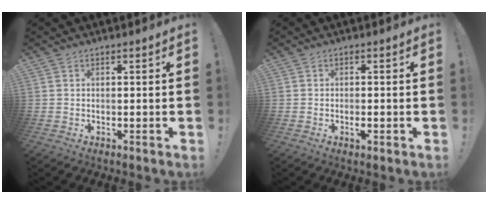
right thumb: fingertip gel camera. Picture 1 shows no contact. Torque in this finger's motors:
{"motor_torque": [-0.32, -0.15, -0.08, -0.14, 0.09]}